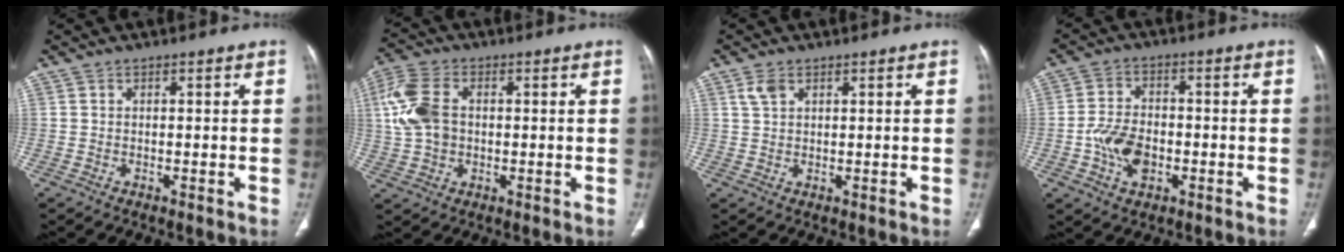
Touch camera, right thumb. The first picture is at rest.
{"total": 10.0, "force": [1.0, 6.9, 7.1], "torque": [-0.158, 0.014, 0.019]}
{"total": 2.5, "force": [1.4, 1.4, 1.6], "torque": [-0.034, 0.003, 0.035]}
{"total": 7.9, "force": [-2.1, 5.2, 5.6], "torque": [-0.094, 0.012, -0.039]}